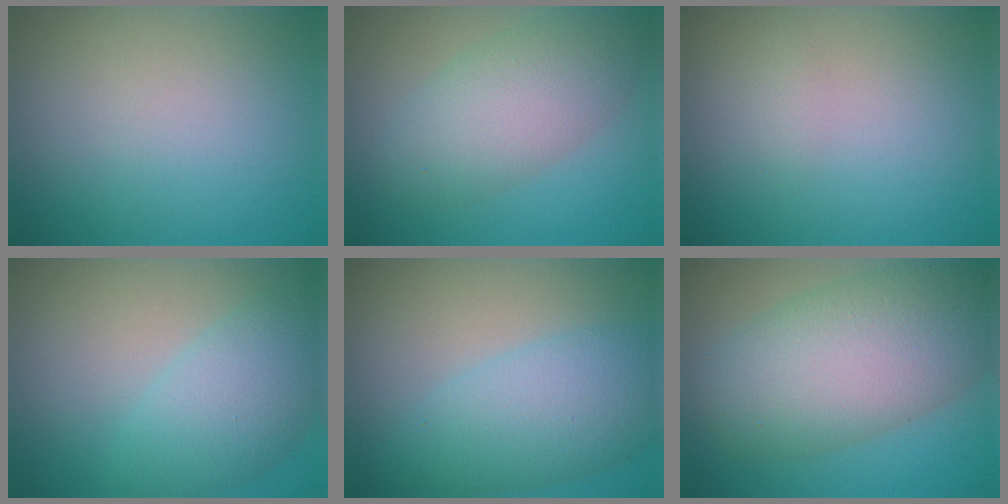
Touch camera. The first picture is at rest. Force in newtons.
{"total": 5.9, "press": 5.9, "slide": 0.1}
{"total": 0.8, "press": 0.7, "slide": 0.1}
{"total": 5.2, "press": 5.2, "slide": 0.2}
{"total": 6.1, "press": 6.1, "slide": 0.1}
{"total": 10.0, "press": 10.0, "slide": 0.8}